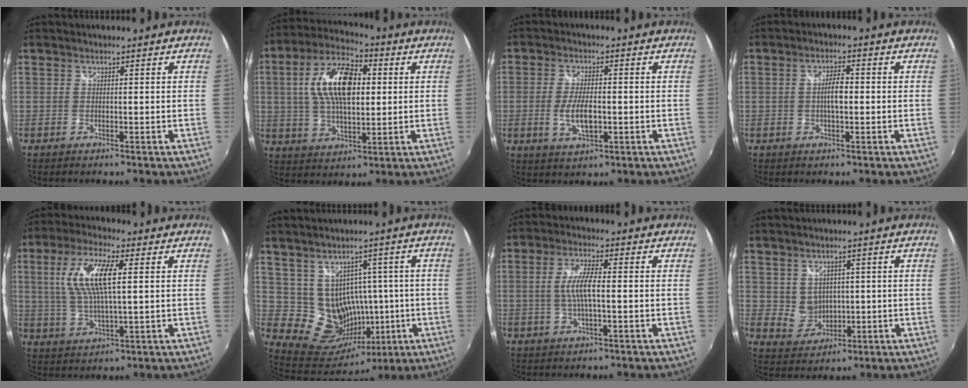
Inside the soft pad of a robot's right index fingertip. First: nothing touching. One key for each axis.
{"total": 15.4, "fx": 2.5, "fy": 7.6, "fz": 13.2, "tx": -0.251, "ty": 0.019, "tz": 0.041}
{"total": 6.7, "fx": -1.3, "fy": 2.6, "fz": 6.0, "tx": -0.122, "ty": -0.006, "tz": -0.022}
{"total": 4.0, "fx": -0.2, "fy": 1.4, "fz": 3.7, "tx": -0.067, "ty": 0.005, "tz": -0.005}
{"total": 11.8, "fx": 2.6, "fy": 3.7, "fz": 10.9, "tx": -0.218, "ty": 0.009, "tz": 0.052}
{"total": 12.6, "fx": 0.4, "fy": 11.8, "fz": 4.1, "tx": -0.102, "ty": 0.006, "tz": 0.039}
{"total": 6.1, "fx": -0.5, "fy": 1.3, "fz": 6.0, "tx": -0.115, "ty": 0.002, "tz": -0.008}
{"total": 5.2, "fx": 0.9, "fy": 4.7, "fz": 1.9, "tx": -0.039, "ty": 0.002, "tz": 0.032}